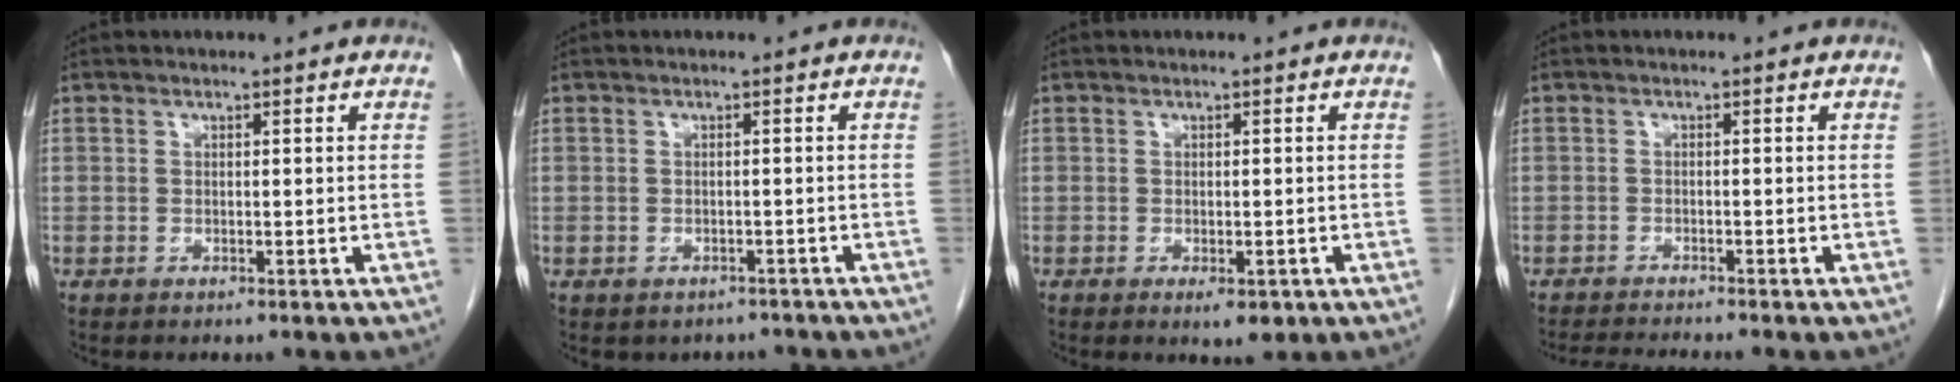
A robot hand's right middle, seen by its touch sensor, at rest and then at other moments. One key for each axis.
{"total": 3.8, "fx": -3.2, "fy": 2.1, "fz": 0.2, "tx": 0.003, "ty": 0.011, "tz": -0.038}
{"total": 2.5, "fx": -1.2, "fy": 0.9, "fz": 2.0, "tx": -0.027, "ty": -0.002, "tz": -0.011}
{"total": 4.1, "fx": -3.8, "fy": -0.8, "fz": 1.2, "tx": -0.022, "ty": -0.017, "tz": -0.064}